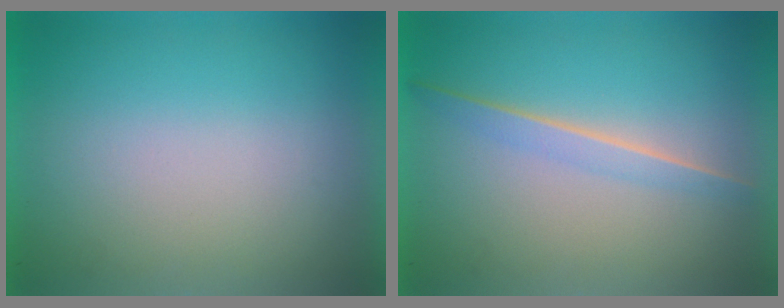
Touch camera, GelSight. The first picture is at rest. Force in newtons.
{"total": 1.4}